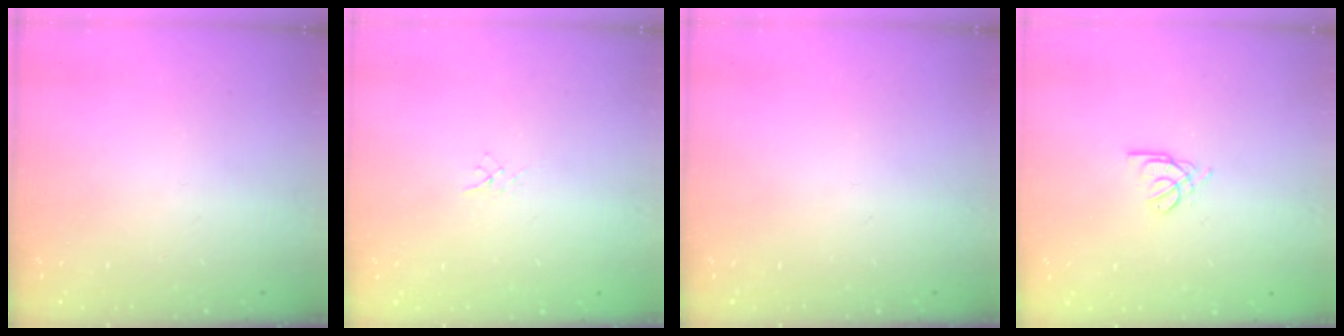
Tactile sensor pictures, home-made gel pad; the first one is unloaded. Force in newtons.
{"total": 1.9, "press": 1.9, "slide": 0.3}
{"total": 0.0}
{"total": 2.5, "press": 2.5, "slide": 0.5}